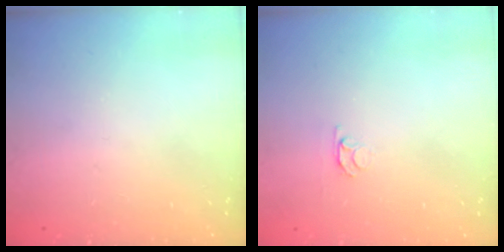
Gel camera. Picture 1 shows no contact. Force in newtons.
{"total": 2.1, "press": 2.1, "slide": 0.2}